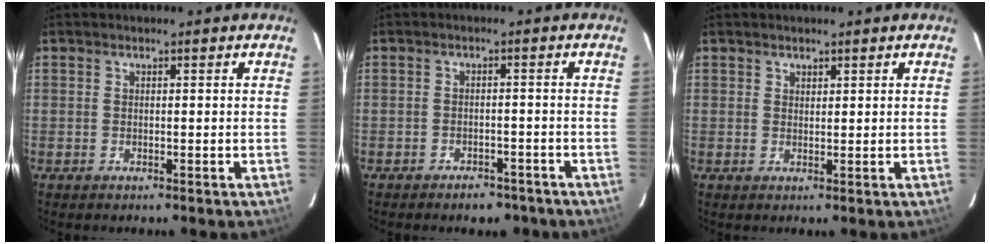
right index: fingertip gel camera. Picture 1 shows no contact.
{"total": 5.9, "force": [-4.7, 3.0, 1.9], "torque": [-0.040, 0.009, -0.054]}
{"total": 1.2, "force": [0.9, 0.8, 0.1], "torque": [0.000, 0.003, 0.015]}